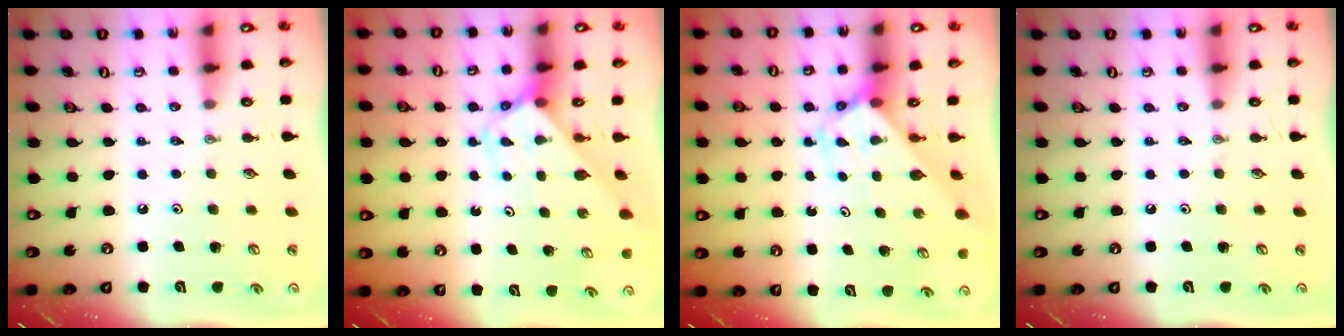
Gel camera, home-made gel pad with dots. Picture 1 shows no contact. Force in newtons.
{"total": 2.7, "press": 2.7, "slide": 0.2}
{"total": 2.9, "press": 2.9, "slide": 0.3}
{"total": 0.0}